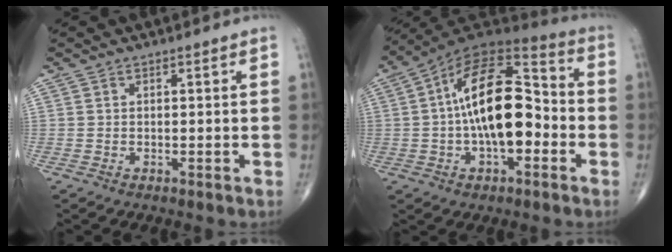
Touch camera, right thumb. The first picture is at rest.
{"total": 20.3, "force": [-1.4, 10.3, 17.5], "torque": [-0.274, 0.040, -0.032]}